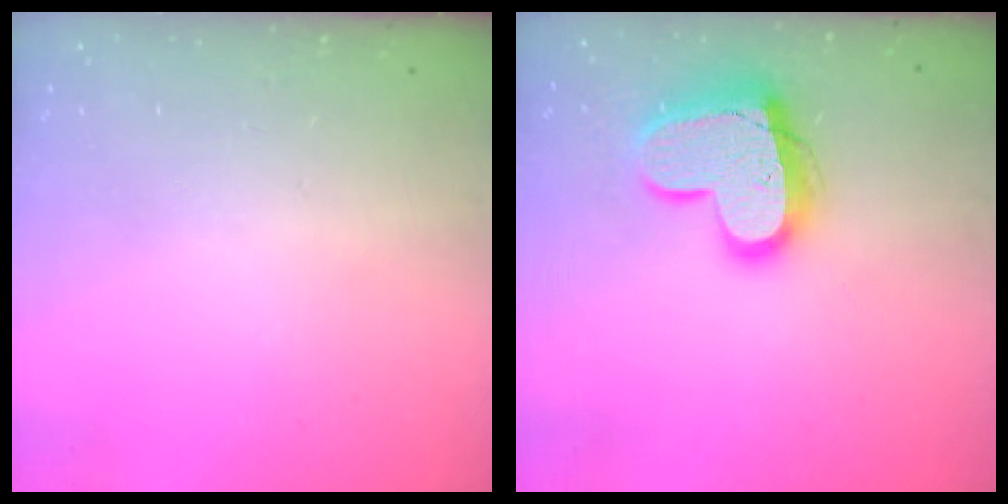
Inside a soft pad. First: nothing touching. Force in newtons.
{"total": 16.8, "press": 16.7, "slide": 1.5}